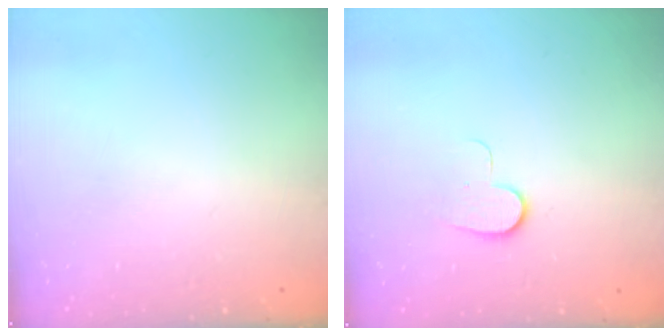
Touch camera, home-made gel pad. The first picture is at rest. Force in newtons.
{"total": 7.0, "press": 7.0, "slide": 0.6}